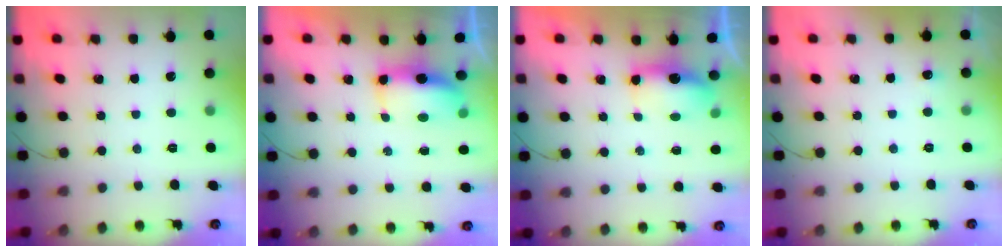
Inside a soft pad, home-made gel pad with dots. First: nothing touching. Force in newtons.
{"total": 7.1, "press": 7.0, "slide": 0.8}
{"total": 6.8, "press": 6.7, "slide": 0.8}
{"total": 2.9, "press": 2.7, "slide": 1.2}